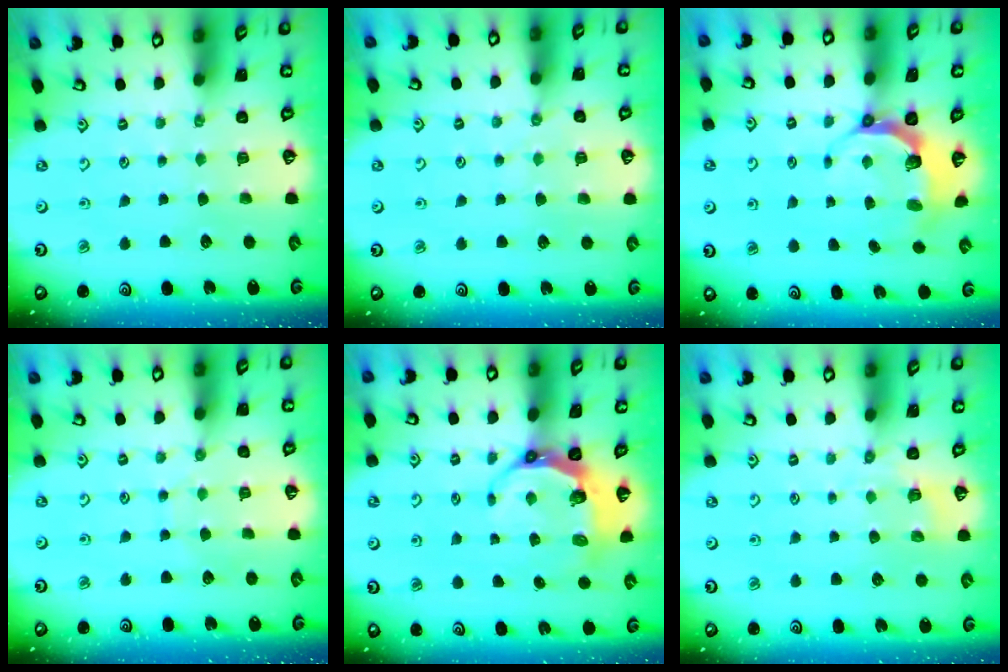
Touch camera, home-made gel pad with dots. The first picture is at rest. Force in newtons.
{"total": 3.9, "press": 3.8, "slide": 0.6}
{"total": 6.6, "press": 5.3, "slide": 3.9}
{"total": 6.5, "press": 6.5, "slide": 0.6}
{"total": 7.5, "press": 6.5, "slide": 3.8}
{"total": 2.3, "press": 1.7, "slide": 1.6}